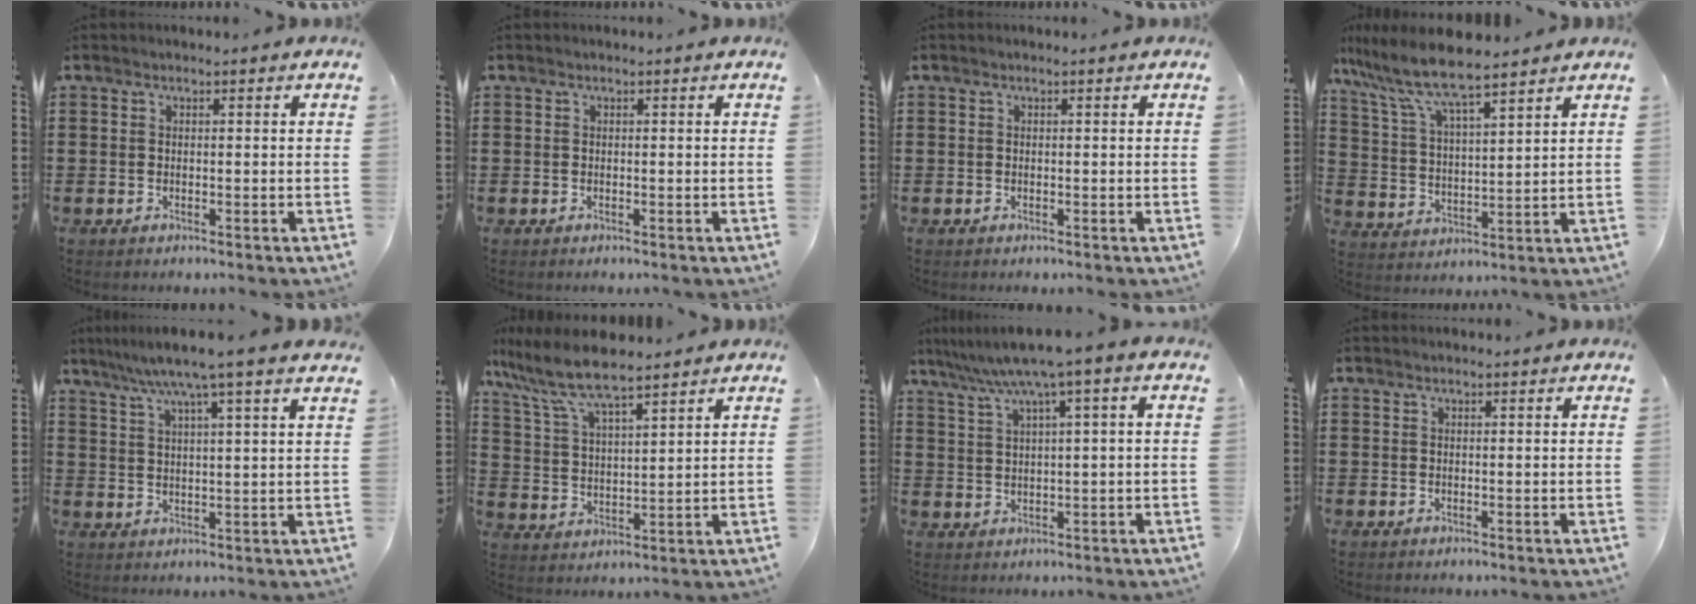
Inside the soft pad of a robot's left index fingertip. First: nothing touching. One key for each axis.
{"total": 0.0}
{"total": 0.0}
{"total": 8.2, "fx": 7.1, "fy": 0.7, "fz": 4.1, "tx": -0.107, "ty": -0.033, "tz": 0.123}
{"total": 6.2, "fx": 4.8, "fy": -0.9, "fz": 3.8, "tx": -0.088, "ty": -0.018, "tz": 0.079}
{"total": 7.8, "fx": 6.5, "fy": 1.2, "fz": 4.0, "tx": -0.104, "ty": -0.025, "tz": 0.114}
{"total": 5.7, "fx": 2.9, "fy": -0.2, "fz": 4.9, "tx": -0.101, "ty": -0.016, "tz": 0.044}
{"total": 0.0}